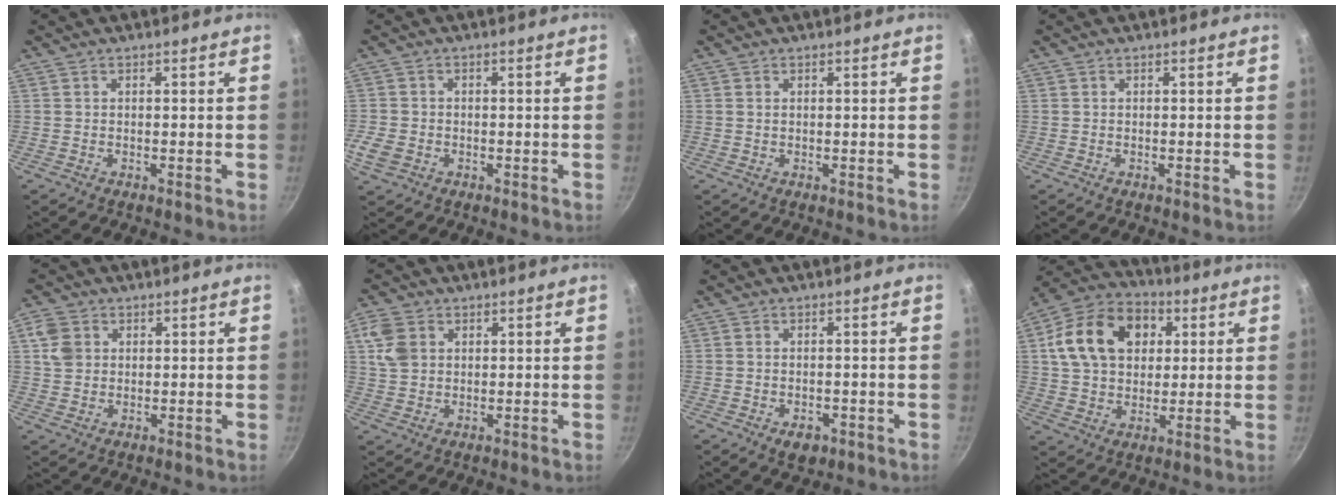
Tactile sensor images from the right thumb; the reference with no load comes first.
{"total": 4.6, "force": [-1.4, 3.6, 2.4], "torque": [-0.050, 0.005, -0.027]}
{"total": 0.5, "force": [0.2, 0.4, 0.3], "torque": [-0.005, 0.002, 0.004]}
{"total": 0.0}
{"total": 5.2, "force": [1.5, 4.3, 2.5], "torque": [-0.032, 0.003, 0.026]}
{"total": 6.5, "force": [2.0, 4.9, 3.7], "torque": [-0.064, 0.003, 0.040]}
{"total": 3.5, "force": [-1.5, 2.3, 2.1], "torque": [-0.026, 0.011, -0.012]}
{"total": 17.8, "force": [4.6, 13.1, 11.1], "torque": [-0.169, 0.015, 0.068]}